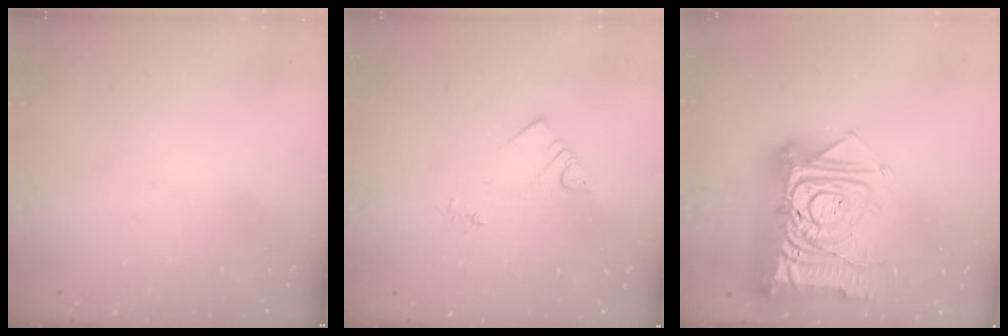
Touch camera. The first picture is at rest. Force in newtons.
{"total": 3.1, "press": 3.0, "slide": 0.4}
{"total": 24.5, "press": 24.3, "slide": 2.7}